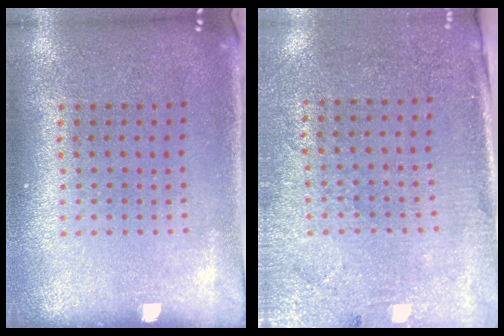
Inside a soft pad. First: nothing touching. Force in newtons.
{"total": 2.7, "press": 2.4, "slide": 1.3}